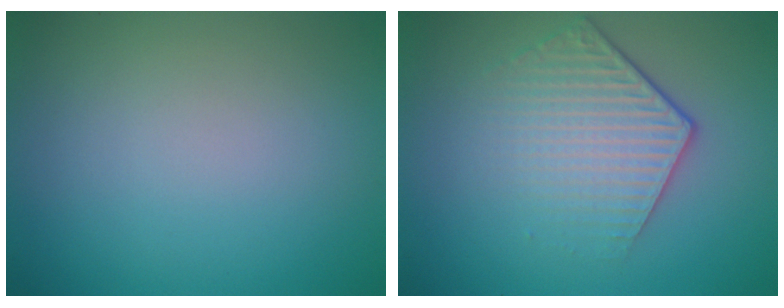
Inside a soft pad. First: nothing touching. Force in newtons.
{"total": 4.4, "press": 3.2, "slide": 3.0}